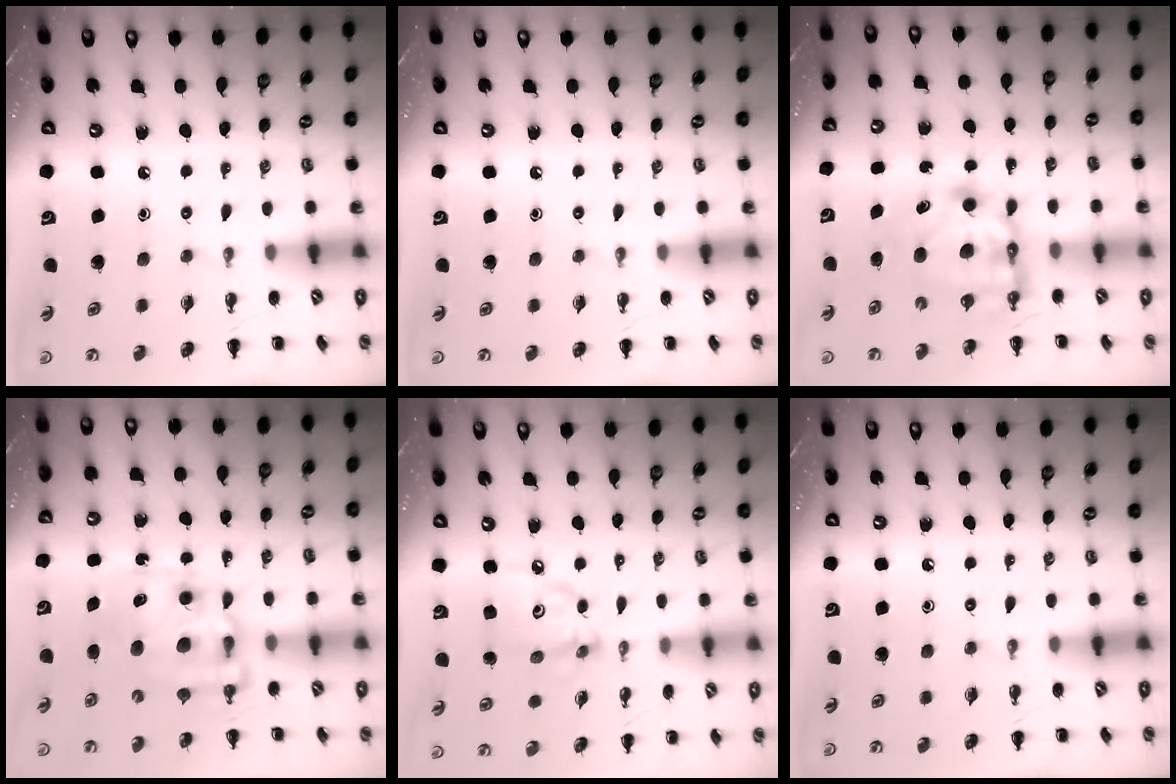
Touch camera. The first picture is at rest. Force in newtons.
{"total": 0.0}
{"total": 7.5, "press": 7.4, "slide": 1.4}
{"total": 11.1, "press": 10.7, "slide": 2.8}
{"total": 8.1, "press": 8.0, "slide": 1.1}
{"total": 0.0}